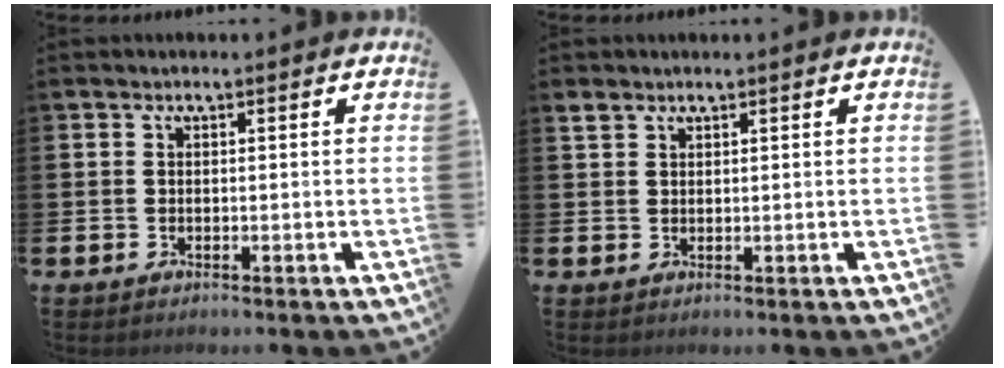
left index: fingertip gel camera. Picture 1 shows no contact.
{"total": 1.7, "force": [1.5, 0.7, 0.2], "torque": [0.005, -0.001, 0.026]}